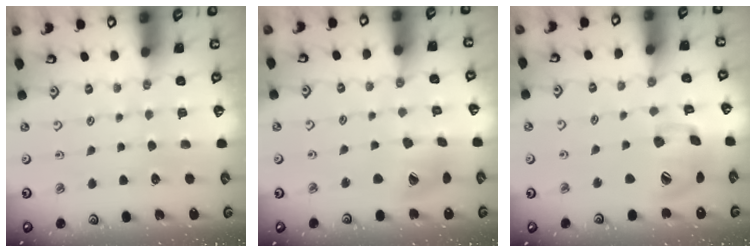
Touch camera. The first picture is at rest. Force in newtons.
{"total": 14.2, "press": 14.1, "slide": 1.8}
{"total": 15.8, "press": 15.6, "slide": 2.4}